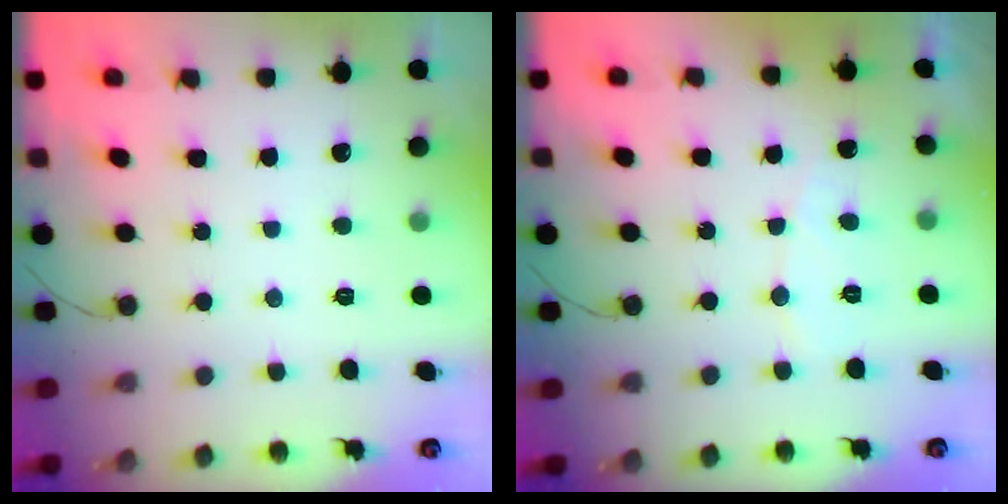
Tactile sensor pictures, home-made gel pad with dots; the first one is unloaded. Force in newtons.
{"total": 4.9, "press": 4.8, "slide": 0.5}